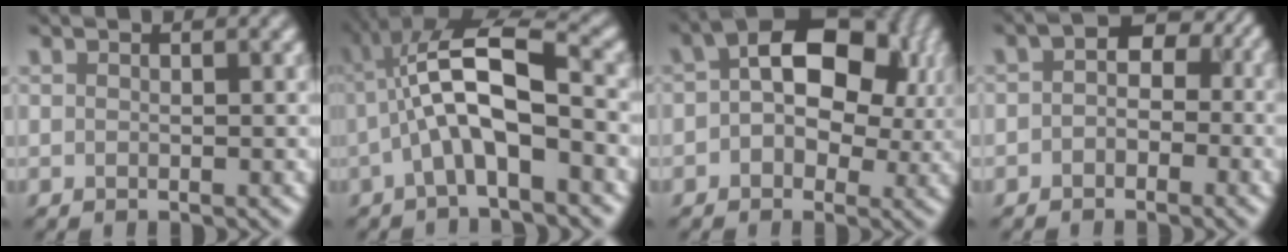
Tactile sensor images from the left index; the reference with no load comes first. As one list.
[{"total": 7.1, "force": [-1.3, 2.0, 6.7], "torque": [-0.126, 0.021, -0.031]}, {"total": 10.7, "force": [2.2, 6.7, 8.1], "torque": [-0.106, 0.017, 0.020]}, {"total": 4.1, "force": [-0.1, 3.2, 2.5], "torque": [-0.005, 0.011, -0.025]}]